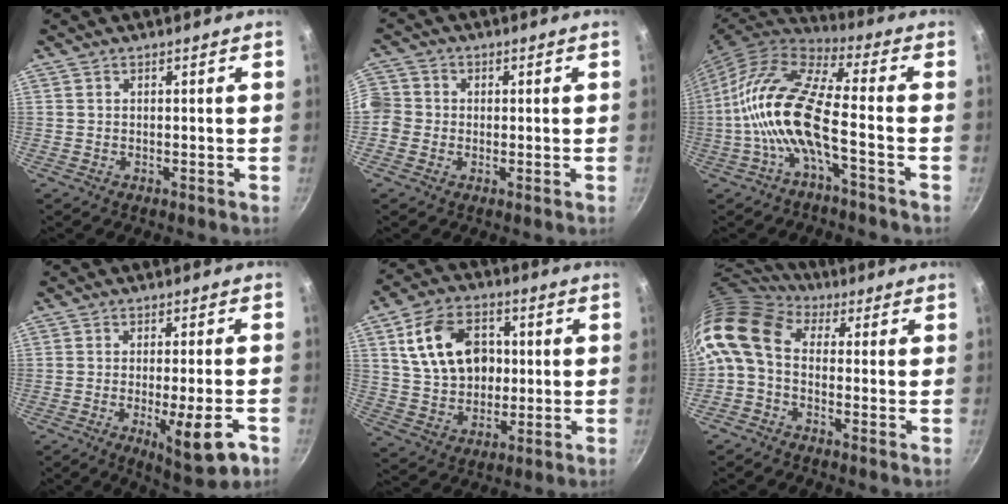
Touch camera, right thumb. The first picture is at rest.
{"total": 6.9, "force": [-0.8, 6.4, 2.5], "torque": [-0.039, 0.016, -0.030]}
{"total": 15.8, "force": [-3.9, 5.0, 14.5], "torque": [-0.293, 0.041, -0.089]}
{"total": 10.6, "force": [-4.1, 2.2, 9.5], "torque": [-0.126, 0.001, -0.052]}
{"total": 15.8, "force": [3.4, 11.6, 10.3], "torque": [-0.156, 0.006, 0.061]}
{"total": 11.1, "force": [0.9, 7.6, 8.0], "torque": [-0.154, 0.026, -0.005]}